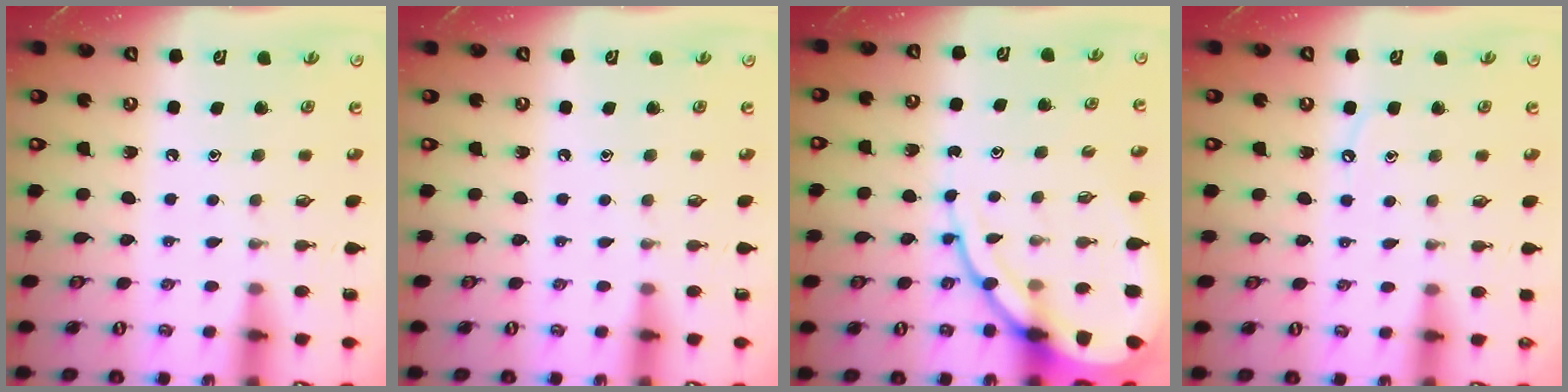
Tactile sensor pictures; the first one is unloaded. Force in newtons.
{"total": 0.0}
{"total": 13.5, "press": 13.4, "slide": 1.5}
{"total": 3.8, "press": 3.7, "slide": 0.6}